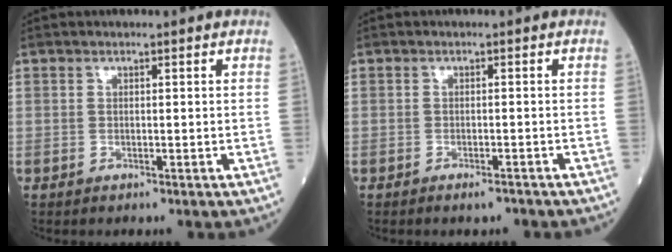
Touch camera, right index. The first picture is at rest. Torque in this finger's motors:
{"motor_torque": [-0.09, -0.09, 0.08, -0.01]}